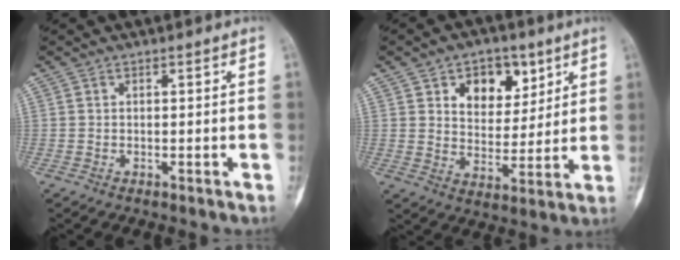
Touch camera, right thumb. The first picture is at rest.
{"total": 10.8, "force": [5.2, 7.3, 6.1], "torque": [-0.050, -0.025, 0.083]}